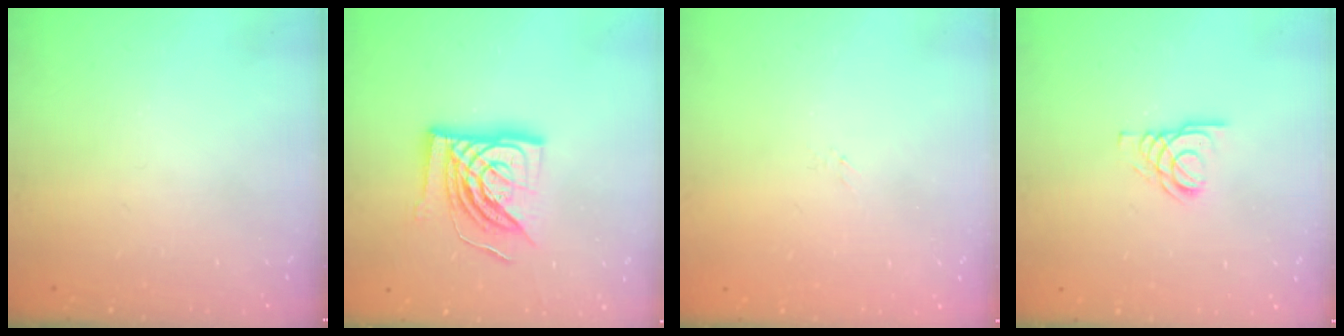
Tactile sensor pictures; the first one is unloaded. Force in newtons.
{"total": 15.9, "press": 15.8, "slide": 1.9}
{"total": 1.5, "press": 1.4, "slide": 0.3}
{"total": 3.7, "press": 3.7, "slide": 0.4}